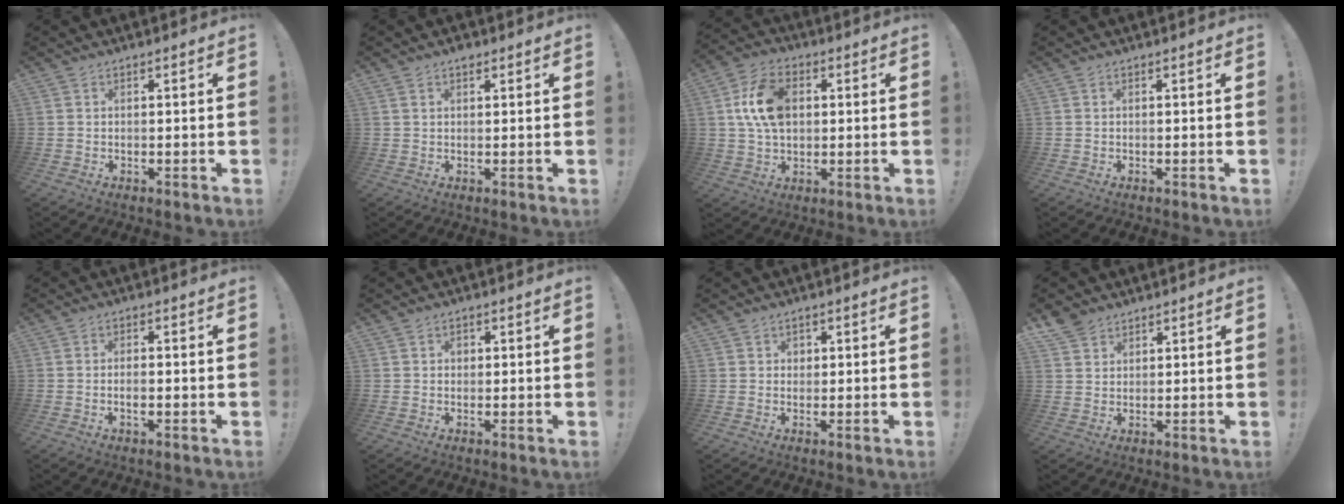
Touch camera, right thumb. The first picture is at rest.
{"total": 2.1, "force": [1.3, 1.3, 1.1], "torque": [-0.007, -0.005, 0.021]}
{"total": 14.0, "force": [2.6, 9.6, 9.8], "torque": [-0.178, 0.013, 0.052]}
{"total": 0.0}
{"total": 2.3, "force": [-0.8, 0.8, 1.9], "torque": [-0.025, -0.001, -0.016]}
{"total": 1.1, "force": [0.0, 1.1, 0.3], "torque": [0.002, 0.001, -0.002]}
{"total": 1.5, "force": [0.6, 1.3, 0.2], "torque": [0.008, -0.007, 0.008]}
{"total": 4.5, "force": [3.5, 2.5, 1.0], "torque": [-0.017, -0.020, 0.067]}